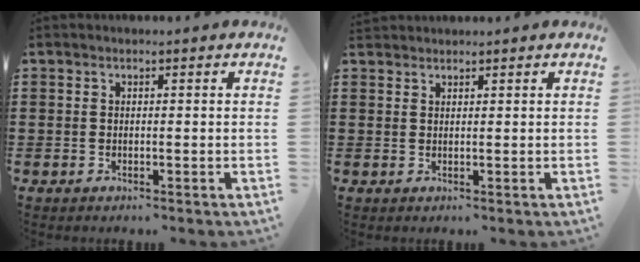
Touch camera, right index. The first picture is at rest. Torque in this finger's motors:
{"motor_torque": [-0.75, 1.38, -0.02, 0.01]}